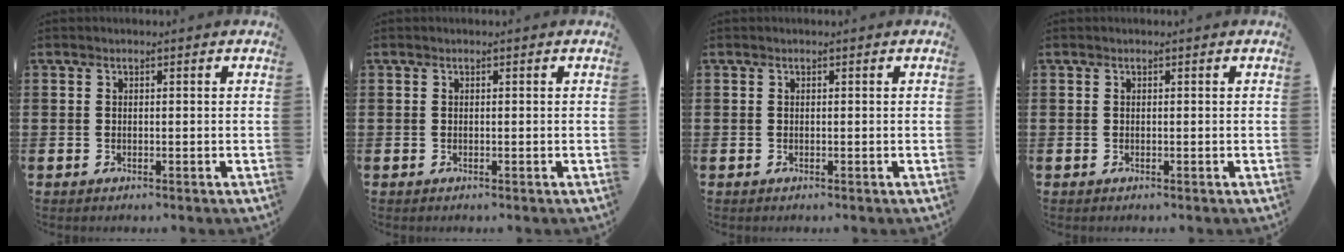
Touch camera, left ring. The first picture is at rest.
{"total": 0.0}
{"total": 0.0}
{"total": 0.0}